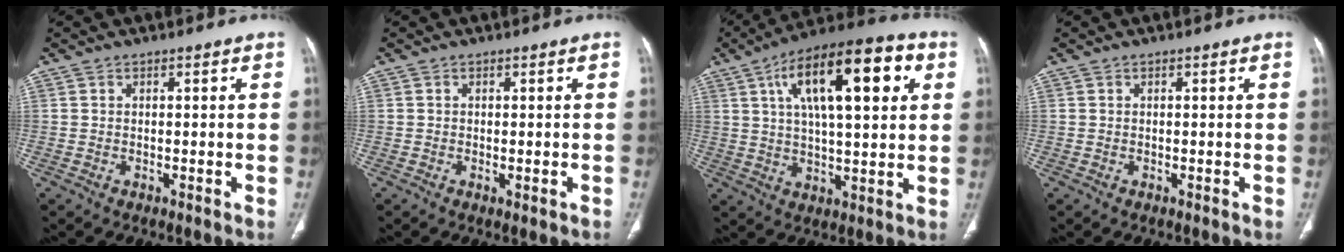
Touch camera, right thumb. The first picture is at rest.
{"total": 1.3, "force": [-0.4, 0.4, 1.2], "torque": [-0.018, -0.004, -0.004]}
{"total": 20.5, "force": [7.0, 7.7, 17.7], "torque": [-0.261, 0.007, 0.103]}
{"total": 0.0}